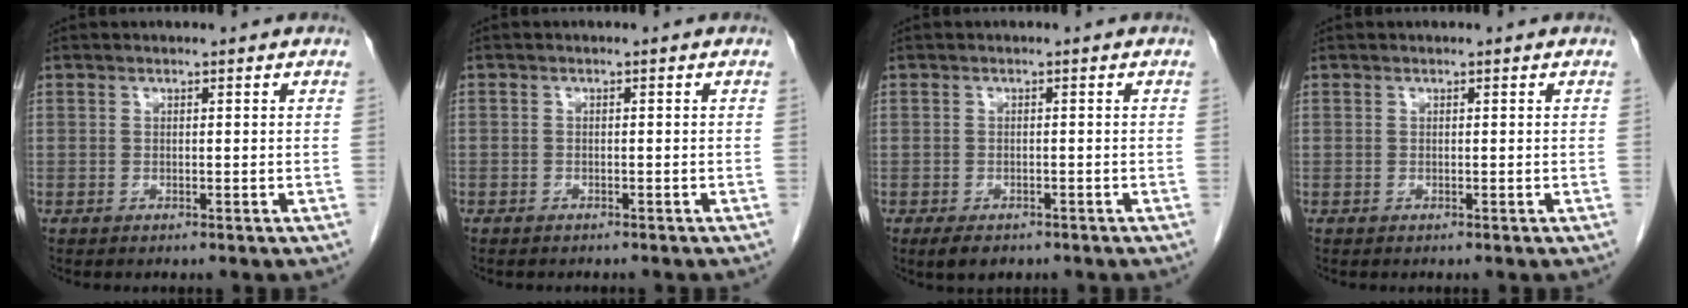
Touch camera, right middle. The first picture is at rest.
{"total": 1.7, "force": [-1.4, 0.9, 0.2], "torque": [-0.003, 0.003, -0.018]}
{"total": 3.2, "force": [-2.2, 1.5, 1.7], "torque": [-0.028, -0.004, -0.028]}
{"total": 0.0}